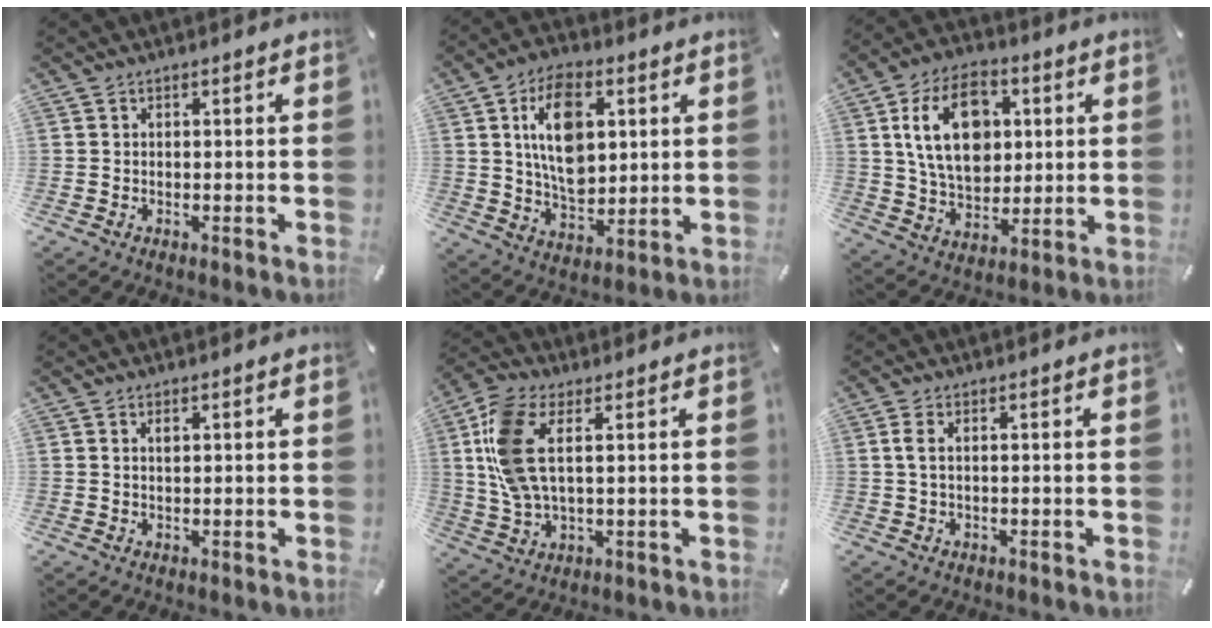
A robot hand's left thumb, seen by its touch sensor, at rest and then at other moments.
{"total": 14.8, "force": [3.4, 9.5, 10.9], "torque": [-0.191, 0.005, 0.058]}
{"total": 16.5, "force": [3.5, 11.6, 11.2], "torque": [-0.216, 0.009, 0.058]}
{"total": 1.1, "force": [0.4, 0.5, 0.9], "torque": [-0.019, 0.001, 0.007]}
{"total": 11.4, "force": [2.8, 5.3, 9.7], "torque": [-0.217, -0.007, 0.054]}
{"total": 2.3, "force": [0.4, 0.6, 2.1], "torque": [-0.051, -0.001, 0.002]}